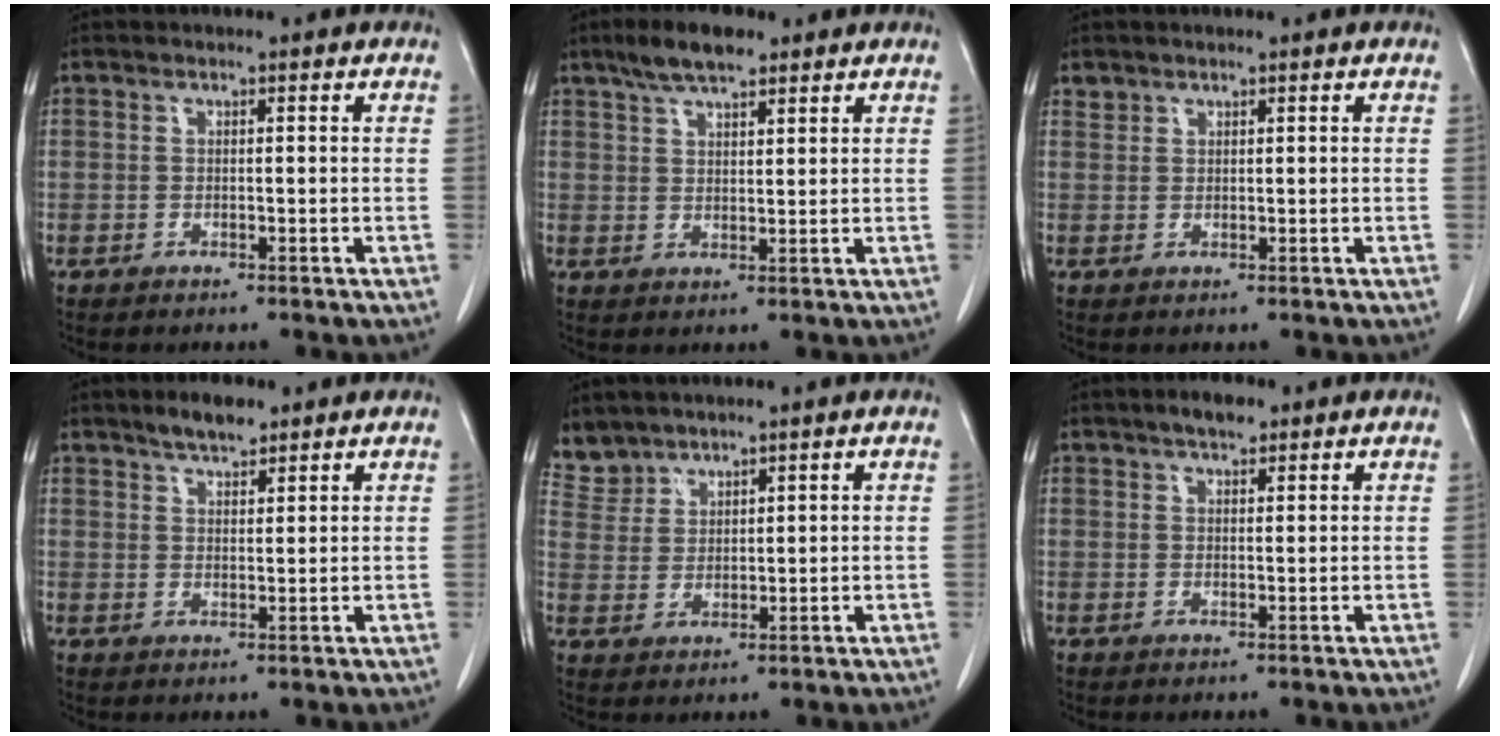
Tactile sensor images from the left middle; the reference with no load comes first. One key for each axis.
{"total": 6.1, "fx": 4.5, "fy": 1.9, "fz": 3.7, "tx": -0.073, "ty": 0.014, "tz": 0.080}
{"total": 0.9, "fx": 0.8, "fy": 0.4, "fz": -0.1, "tx": 0.005, "ty": 0.003, "tz": 0.015}
{"total": 3.9, "fx": 3.2, "fy": 1.2, "fz": 1.9, "tx": -0.039, "ty": 0.005, "tz": 0.055}
{"total": 4.3, "fx": 4.0, "fy": 1.5, "fz": -0.5, "tx": 0.011, "ty": 0.006, "tz": 0.089}
{"total": 3.0, "fx": 2.2, "fy": 1.1, "fz": 1.7, "tx": -0.029, "ty": 0.008, "tz": 0.033}